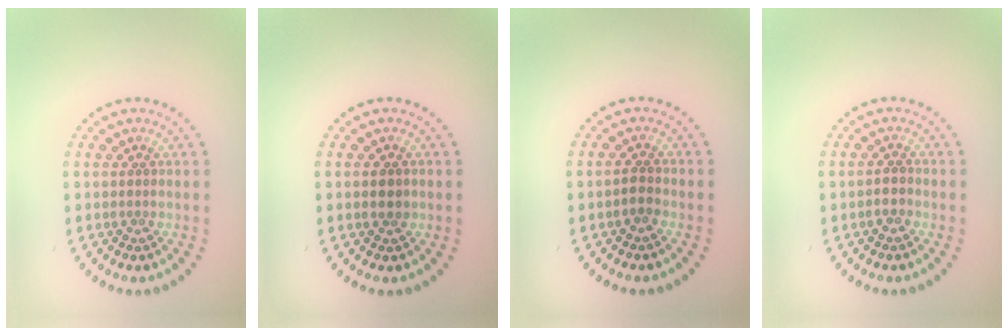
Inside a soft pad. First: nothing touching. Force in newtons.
{"total": 1.3, "press": 1.3, "slide": 0.1}
{"total": 1.3, "press": 1.1, "slide": 0.6}
{"total": 1.3, "press": 1.1, "slide": 0.7}